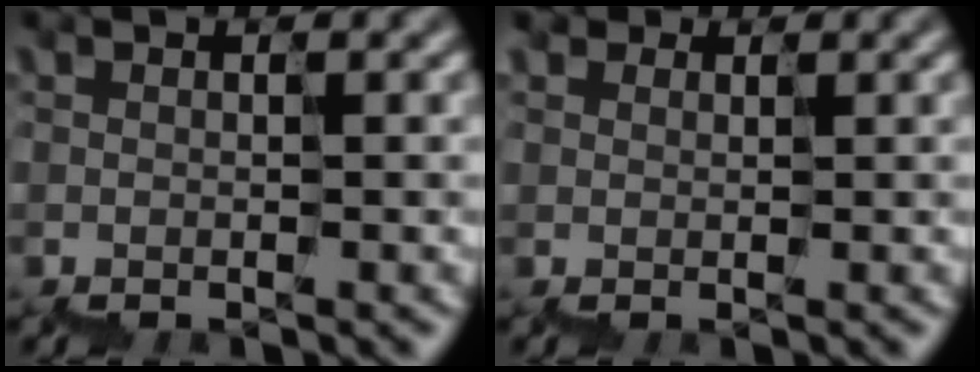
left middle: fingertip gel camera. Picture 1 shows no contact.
{"total": 1.7, "force": [1.3, 1.0, -0.1], "torque": [0.003, 0.011, 0.023]}